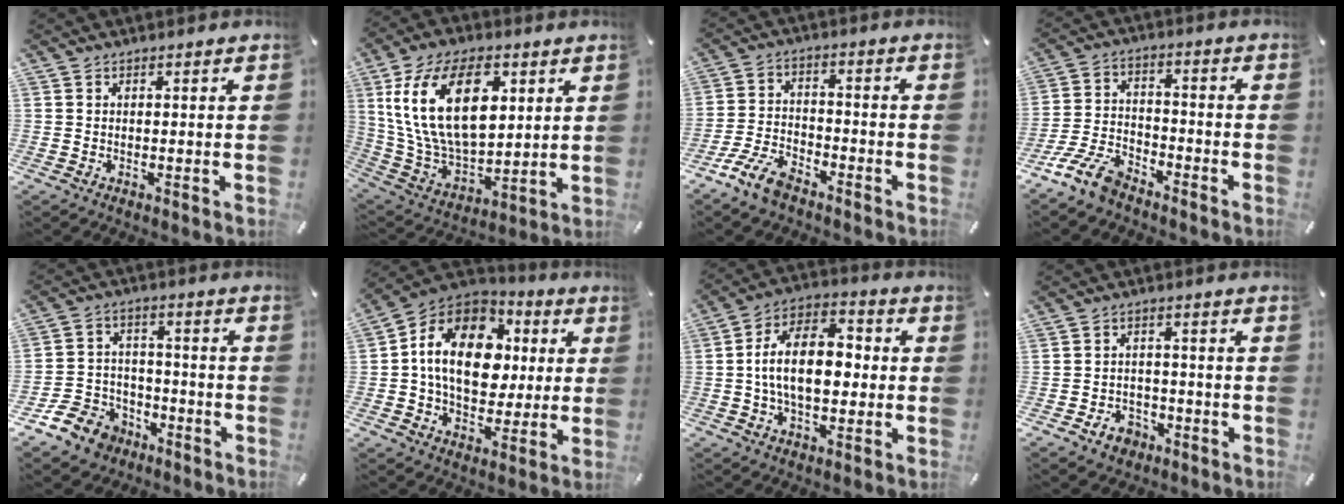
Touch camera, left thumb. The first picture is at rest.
{"total": 22.7, "force": [6.7, 13.7, 16.8], "torque": [-0.358, -0.007, 0.111]}
{"total": 9.0, "force": [-6.9, 3.7, 4.3], "torque": [-0.095, 0.028, -0.134]}
{"total": 10.3, "force": [-8.4, 3.9, 4.5], "torque": [-0.097, 0.041, -0.165]}
{"total": 11.3, "force": [-7.2, 8.1, 3.1], "torque": [-0.063, 0.060, -0.129]}
{"total": 18.2, "force": [1.7, 13.1, 12.5], "torque": [-0.238, 0.008, 0.029]}
{"total": 14.2, "force": [-1.0, 8.9, 11.0], "torque": [-0.210, 0.013, -0.020]}
{"total": 5.6, "force": [-3.2, 4.2, 2.0], "torque": [-0.035, 0.020, -0.057]}